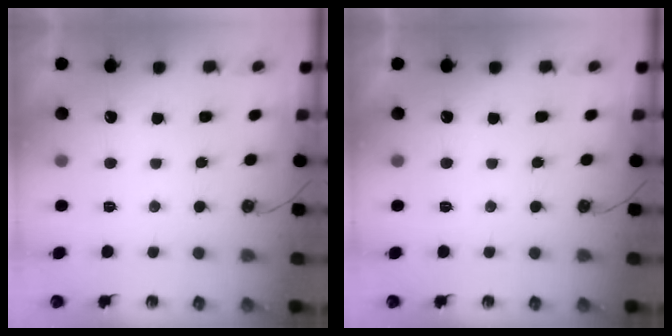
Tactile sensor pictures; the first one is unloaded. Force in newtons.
{"total": 0.0}